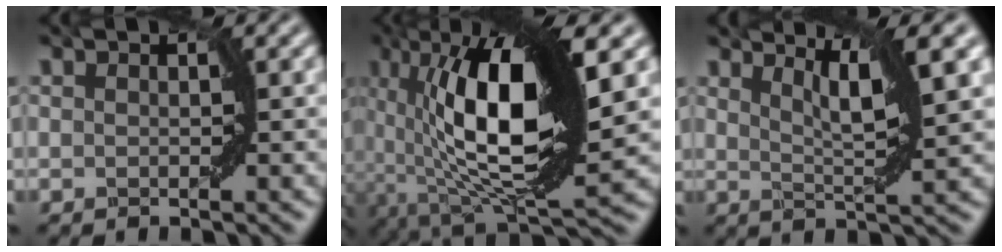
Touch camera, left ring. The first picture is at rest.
{"total": 13.7, "force": [2.0, 4.8, 12.7], "torque": [-0.206, 0.001, 0.029]}
{"total": 5.4, "force": [3.1, 0.7, 4.4], "torque": [-0.064, 0.004, 0.056]}